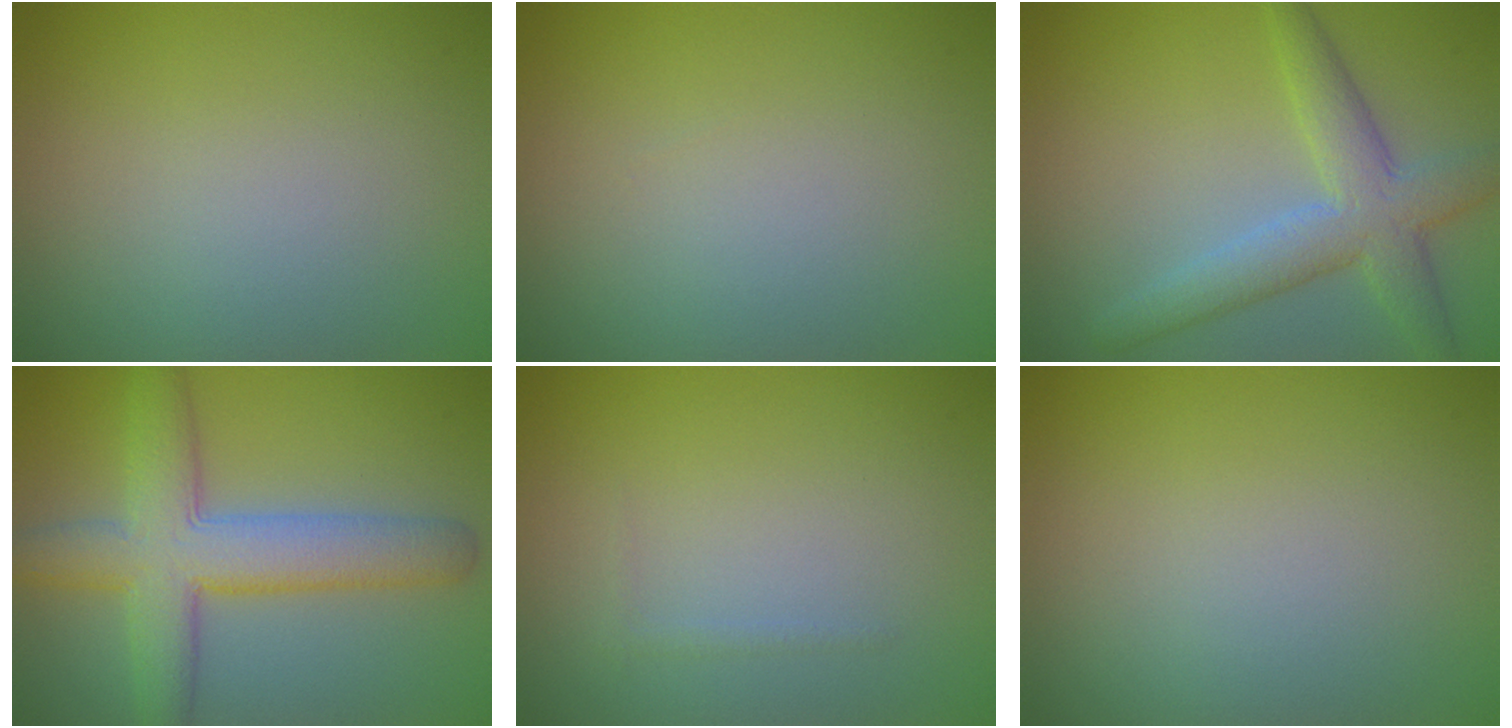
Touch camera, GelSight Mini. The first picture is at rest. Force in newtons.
{"total": 0.0}
{"total": 5.1, "press": 5.1, "slide": 0.1}
{"total": 7.4, "press": 7.4, "slide": 0.4}
{"total": 0.5, "press": 0.5, "slide": 0.0}
{"total": 0.0}